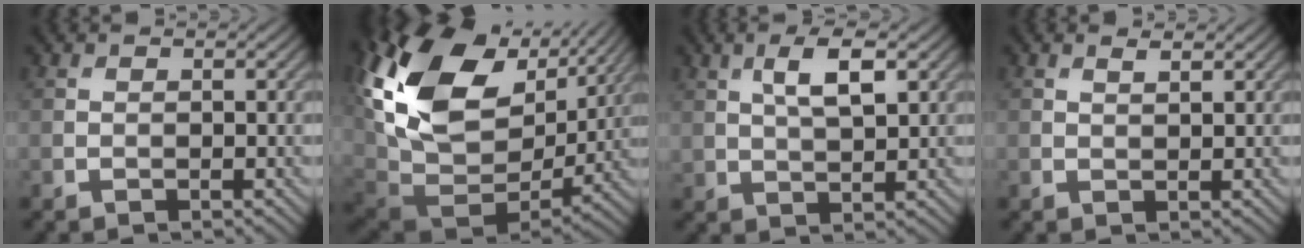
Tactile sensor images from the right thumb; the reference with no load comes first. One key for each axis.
{"total": 20.8, "fx": 6.6, "fy": 14.1, "fz": 13.8, "tx": -0.298, "ty": -0.007, "tz": 0.144}
{"total": 5.2, "fx": 2.0, "fy": 2.0, "fz": 4.4, "tx": -0.089, "ty": 0.002, "tz": 0.036}
{"total": 1.1, "fx": 0.9, "fy": 0.2, "fz": 0.7, "tx": -0.017, "ty": 0.000, "tz": 0.017}